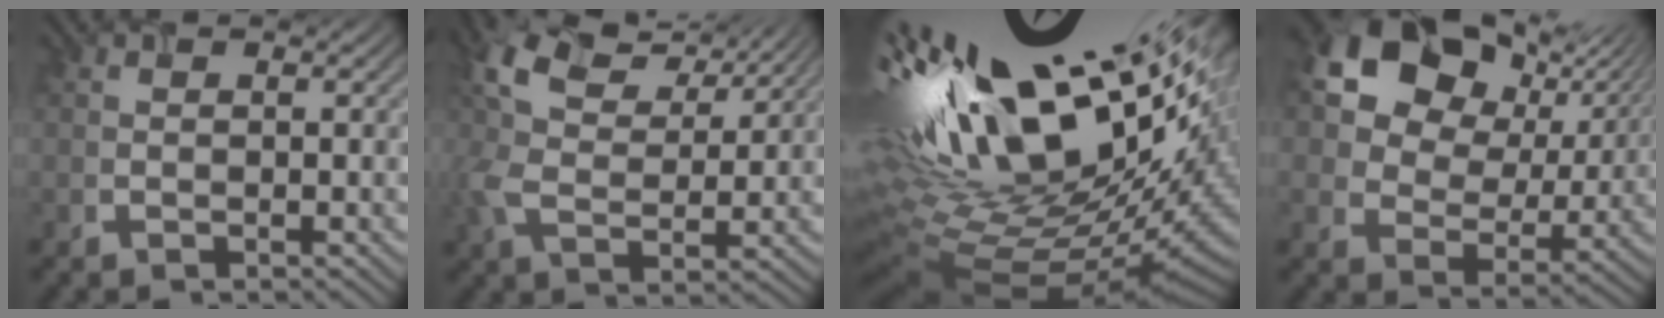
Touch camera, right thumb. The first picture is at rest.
{"total": 9.0, "force": [5.7, 4.3, 5.6], "torque": [-0.147, 0.016, 0.115]}
{"total": 19.9, "force": [6.7, 9.1, 16.3], "torque": [-0.291, -0.007, 0.165]}
{"total": 17.0, "force": [8.6, 11.4, 9.1], "torque": [-0.175, 0.043, 0.130]}